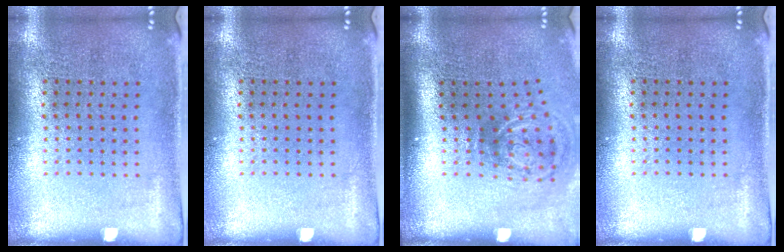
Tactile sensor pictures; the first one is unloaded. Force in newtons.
{"total": 0.0}
{"total": 2.1, "press": 1.2, "slide": 1.7}
{"total": 0.0}